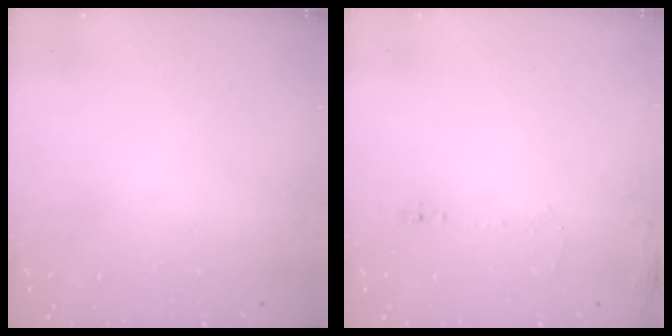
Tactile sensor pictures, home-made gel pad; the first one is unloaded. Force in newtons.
{"total": 5.8, "press": 5.6, "slide": 1.6}